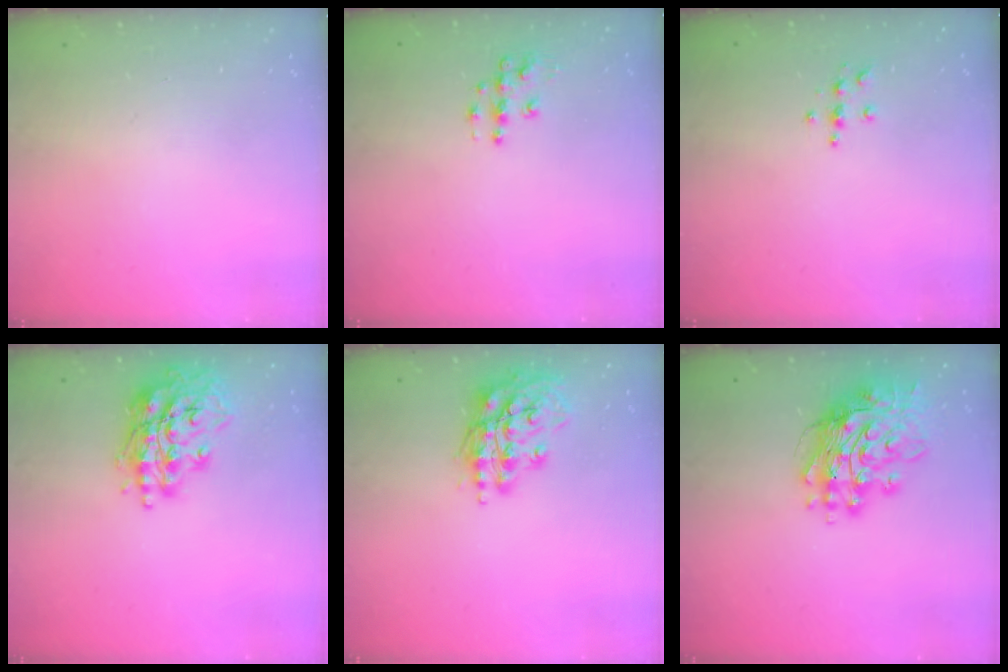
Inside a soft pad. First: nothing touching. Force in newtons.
{"total": 5.9, "press": 5.9, "slide": 0.4}
{"total": 4.3, "press": 4.3, "slide": 0.5}
{"total": 17.4, "press": 17.4, "slide": 1.4}
{"total": 14.9, "press": 14.9, "slide": 1.6}
{"total": 17.5, "press": 17.4, "slide": 1.7}